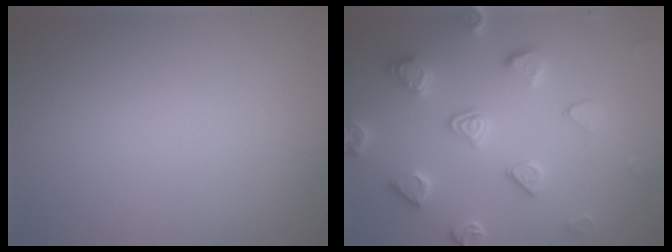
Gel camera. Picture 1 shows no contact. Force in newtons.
{"total": 4.1, "press": 4.1, "slide": 0.4}